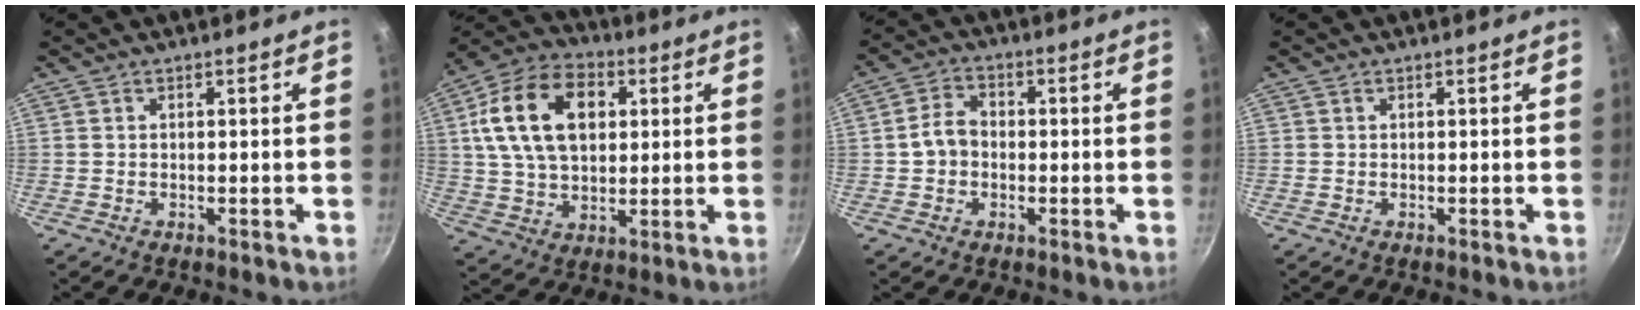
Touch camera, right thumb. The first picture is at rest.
{"total": 18.4, "force": [4.5, 12.3, 12.9], "torque": [-0.213, 0.008, 0.070]}
{"total": 5.4, "force": [-0.5, 4.4, 3.2], "torque": [-0.035, 0.020, -0.017]}
{"total": 0.0}